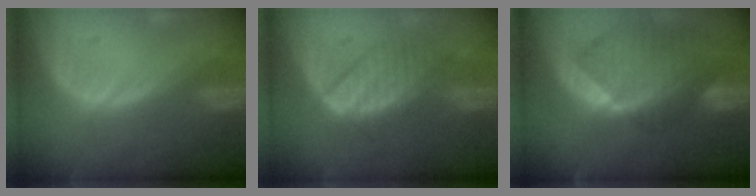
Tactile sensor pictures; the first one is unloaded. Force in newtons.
{"total": 6.0, "press": 5.9, "slide": 1.1}
{"total": 10.3, "press": 8.9, "slide": 5.2}